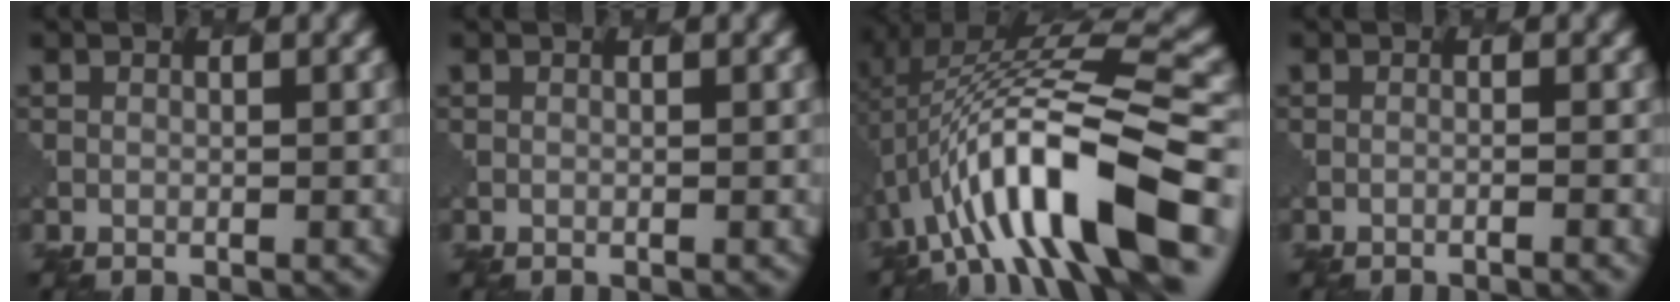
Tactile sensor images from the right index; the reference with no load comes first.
{"total": 0.0}
{"total": 12.5, "force": [-3.4, 4.0, 11.4], "torque": [-0.196, 0.015, -0.053]}
{"total": 1.2, "force": [-0.6, 0.3, 1.0], "torque": [-0.007, 0.002, -0.018]}